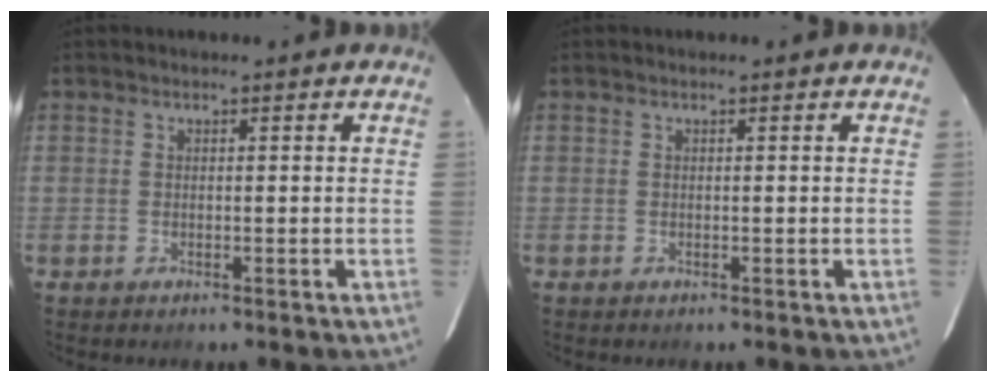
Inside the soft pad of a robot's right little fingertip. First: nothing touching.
{"total": 0.0}